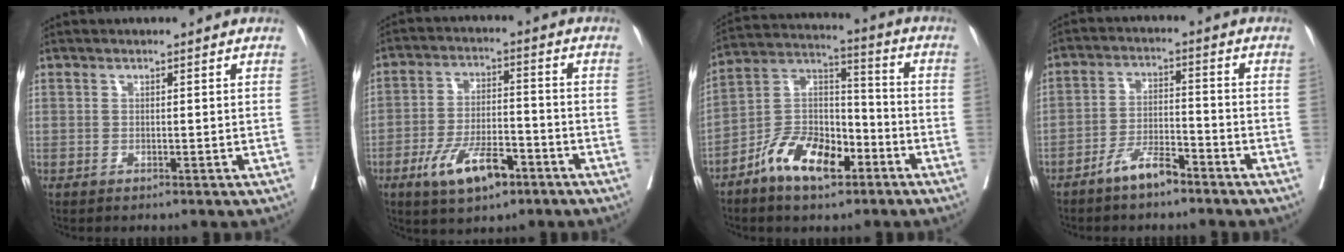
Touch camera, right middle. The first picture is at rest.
{"total": 9.8, "force": [-5.4, 3.7, 7.3], "torque": [-0.136, 0.001, -0.090]}
{"total": 12.2, "force": [-7.0, 5.4, 8.4], "torque": [-0.161, 0.016, -0.127]}
{"total": 5.6, "force": [-4.3, 1.3, 3.3], "torque": [-0.062, 0.003, -0.083]}